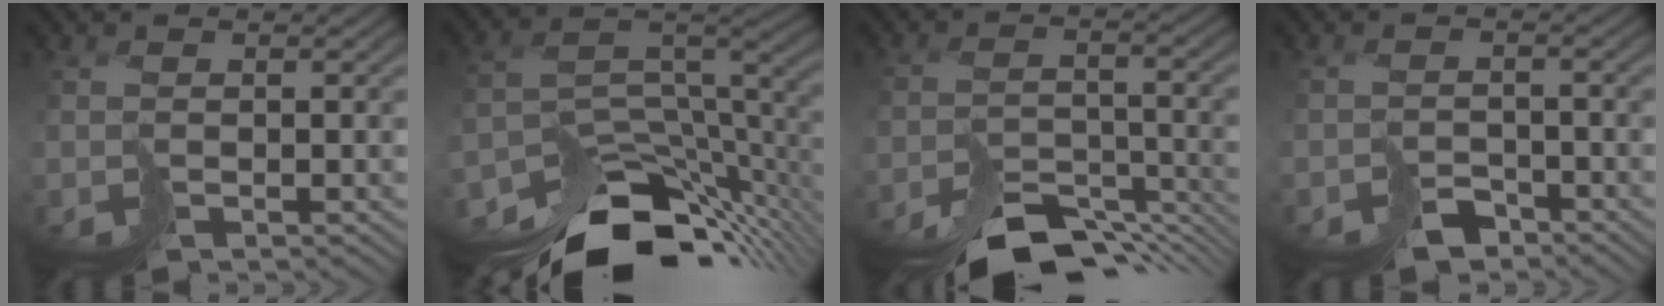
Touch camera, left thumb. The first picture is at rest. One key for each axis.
{"total": 13.6, "fx": -10.2, "fy": 5.0, "fz": 7.5, "tx": -0.149, "ty": -0.013, "tz": -0.155}
{"total": 9.2, "fx": -8.4, "fy": 2.0, "fz": 3.3, "tx": -0.036, "ty": 0.002, "tz": -0.129}
{"total": 3.4, "fx": -3.1, "fy": 1.3, "fz": 0.7, "tx": -0.001, "ty": -0.006, "tz": -0.054}